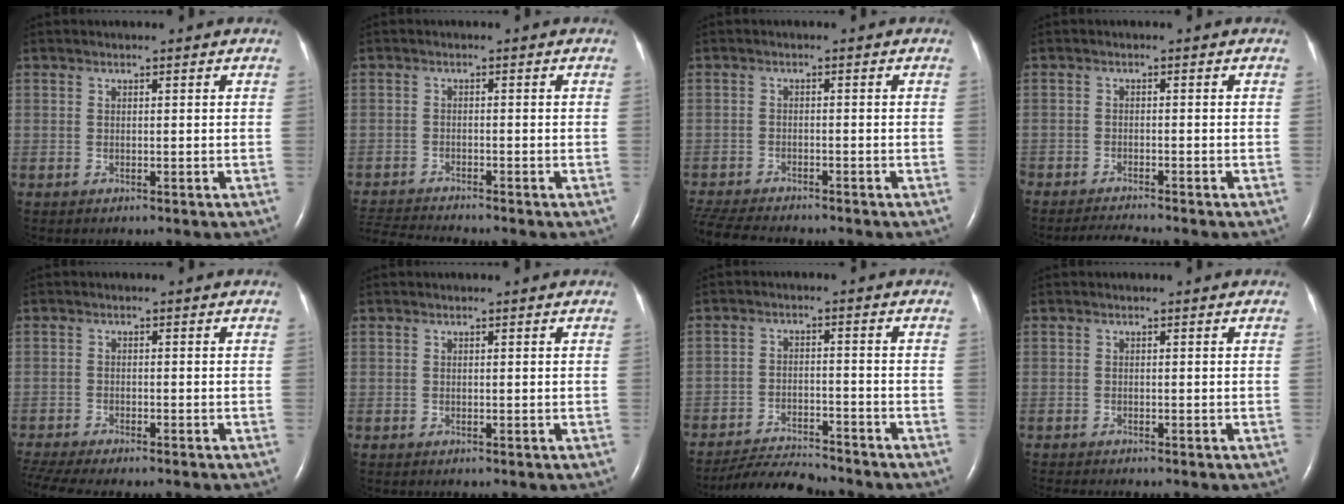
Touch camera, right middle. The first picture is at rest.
{"total": 5.1, "force": [-4.9, -1.2, 0.6], "torque": [-0.016, -0.019, -0.090]}
{"total": 8.7, "force": [-7.9, 1.3, 3.4], "torque": [-0.064, -0.016, -0.129]}
{"total": 3.0, "force": [-2.8, -0.7, 0.8], "torque": [-0.023, -0.016, -0.051]}
{"total": 9.9, "force": [-8.5, 1.8, 4.8], "torque": [-0.090, -0.002, -0.130]}
{"total": 0.0}
{"total": 8.2, "force": [-8.0, 0.5, 1.7], "torque": [-0.026, -0.015, -0.138]}
{"total": 2.5, "force": [-2.2, 0.0, 1.1], "torque": [-0.015, -0.006, -0.033]}